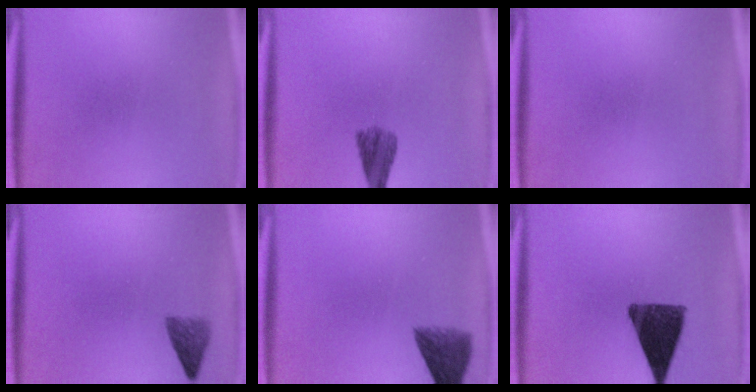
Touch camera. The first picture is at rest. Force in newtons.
{"total": 4.5}
{"total": 0.0}
{"total": 2.6}
{"total": 5.7}
{"total": 12.2}